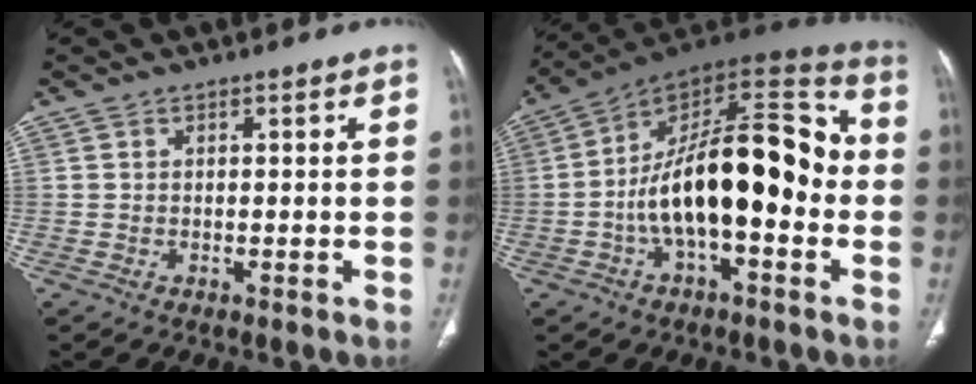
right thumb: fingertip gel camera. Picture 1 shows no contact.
{"total": 23.7, "force": [-2.7, 10.6, 21.0], "torque": [-0.325, 0.050, -0.051]}